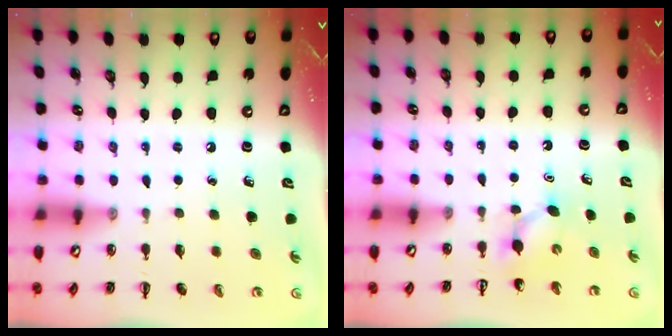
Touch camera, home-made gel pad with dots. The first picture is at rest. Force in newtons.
{"total": 3.8, "press": 3.7, "slide": 1.1}